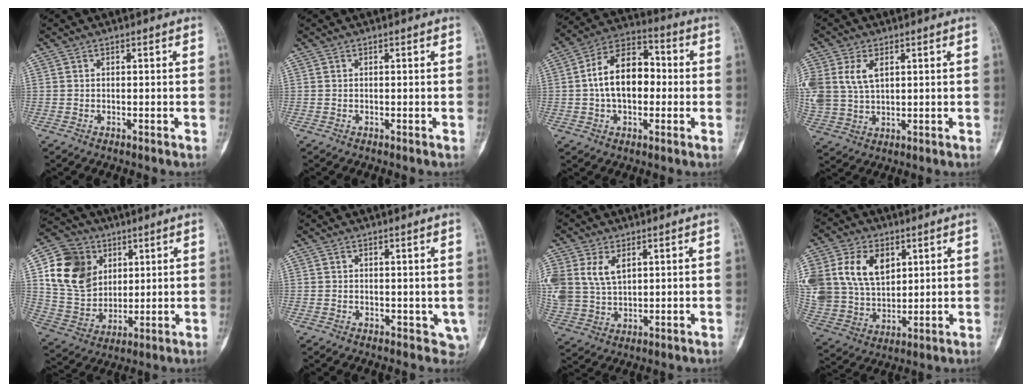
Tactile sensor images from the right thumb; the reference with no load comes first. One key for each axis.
{"total": 0.0}
{"total": 13.8, "fx": 0.1, "fy": 8.8, "fz": 10.6, "tx": -0.161, "ty": 0.035, "tz": -0.007}
{"total": 11.8, "fx": 3.6, "fy": 7.7, "fz": 8.1, "tx": -0.195, "ty": 0.000, "tz": 0.080}
{"total": 16.6, "fx": 5.2, "fy": 13.2, "fz": 8.6, "tx": -0.134, "ty": -0.009, "tz": 0.107}
{"total": 3.0, "fx": 0.3, "fy": 2.2, "fz": 2.0, "tx": -0.009, "ty": -0.005, "tz": 0.011}
{"total": 12.4, "fx": 4.3, "fy": 8.3, "fz": 8.1, "tx": -0.187, "ty": -0.004, "tz": 0.097}
{"total": 20.8, "fx": 7.0, "fy": 14.8, "fz": 12.9, "tx": -0.271, "ty": 0.007, "tz": 0.147}